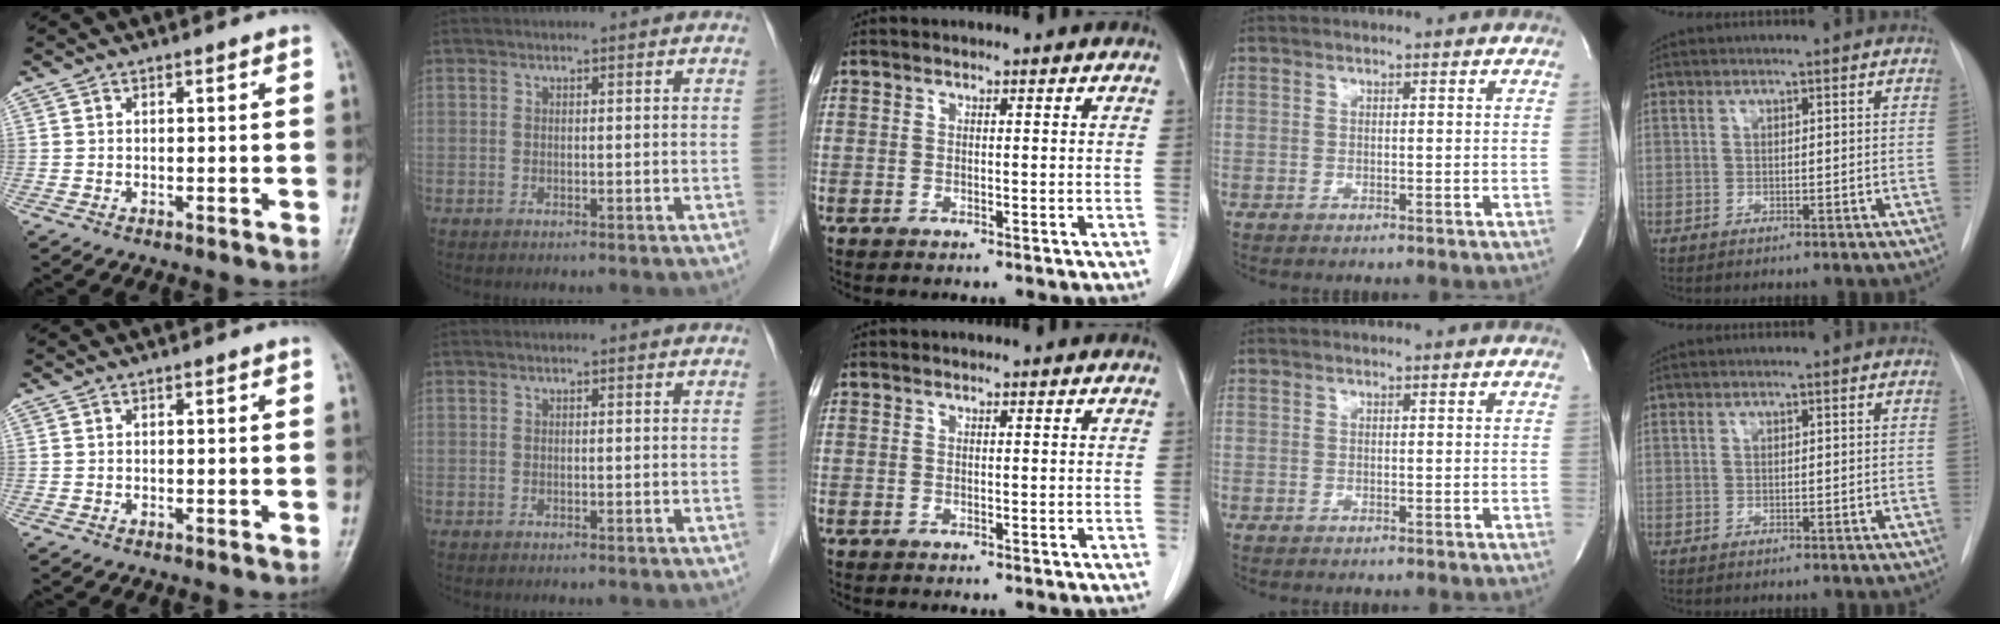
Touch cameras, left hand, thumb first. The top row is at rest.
{}